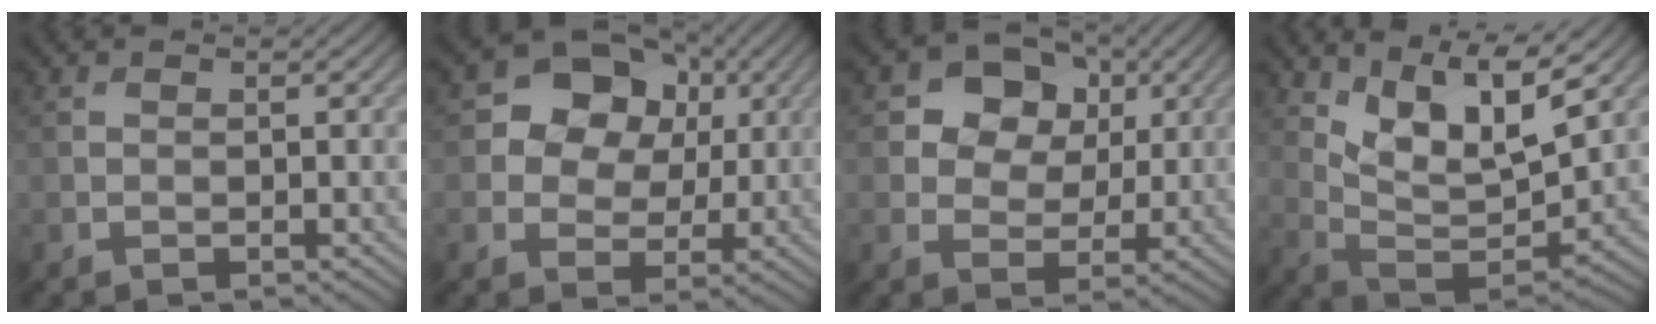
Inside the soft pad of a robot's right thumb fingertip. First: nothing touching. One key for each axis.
{"total": 10.2, "fx": 3.0, "fy": 8.3, "fz": 5.1, "tx": -0.104, "ty": 0.026, "tz": 0.032}
{"total": 9.3, "fx": 3.6, "fy": 7.4, "fz": 4.3, "tx": -0.100, "ty": 0.008, "tz": 0.056}
{"total": 11.6, "fx": 6.9, "fy": 4.0, "fz": 8.4, "tx": -0.190, "ty": -0.001, "tz": 0.124}